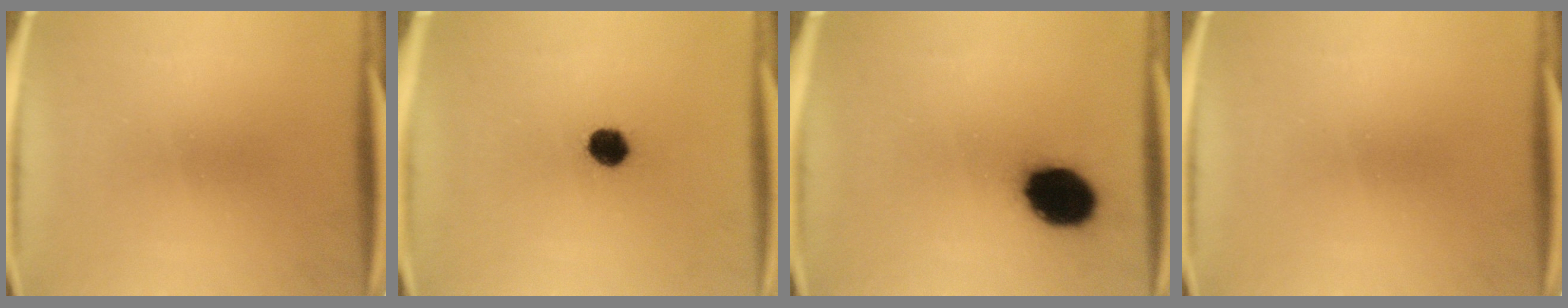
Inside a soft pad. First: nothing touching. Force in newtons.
{"total": 5.3}
{"total": 14.2}
{"total": 0.0}